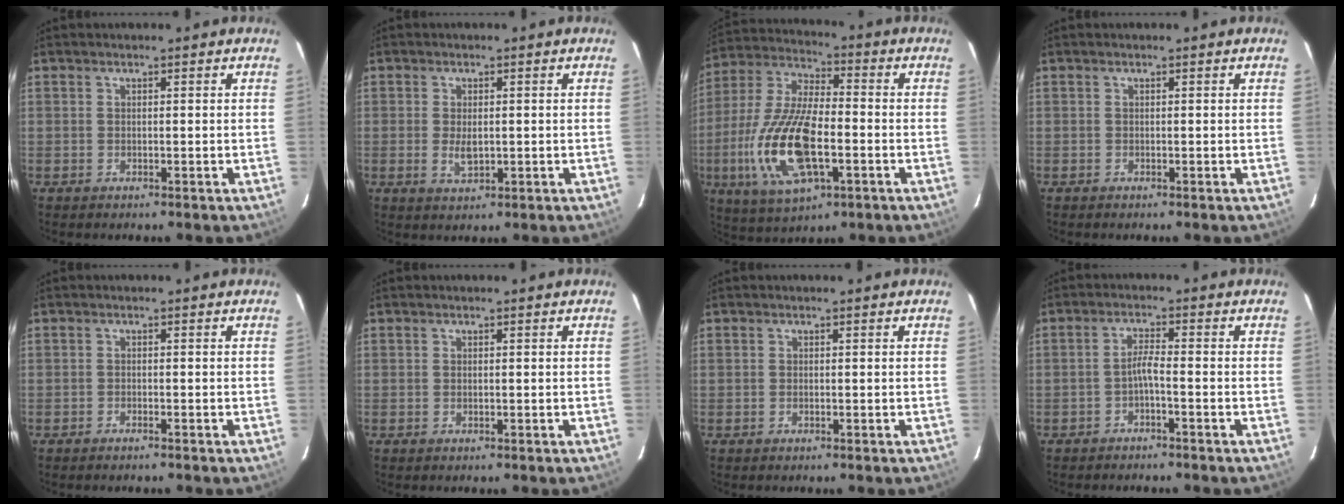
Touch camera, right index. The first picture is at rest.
{"total": 3.3, "force": [-0.2, 1.7, 2.8], "torque": [-0.050, -0.004, 0.000]}
{"total": 19.0, "force": [-5.0, 7.8, 16.6], "torque": [-0.358, -0.012, -0.092]}
{"total": 0.0}
{"total": 1.1, "force": [-1.0, 0.2, 0.3], "torque": [-0.012, 0.001, -0.021]}
{"total": 0.0}
{"total": 0.0}
{"total": 2.3, "force": [-1.3, -0.1, 1.8], "torque": [-0.040, 0.009, -0.024]}